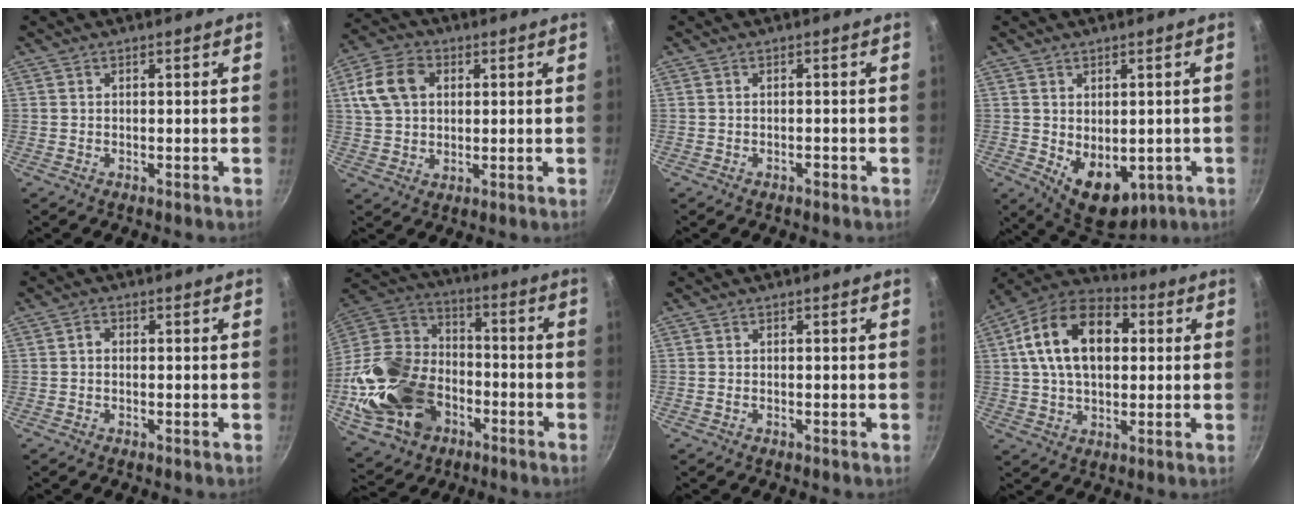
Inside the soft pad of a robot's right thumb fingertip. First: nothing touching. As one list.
[{"total": 10.4, "force": [2.7, 7.7, 6.5], "torque": [-0.114, 0.006, 0.042]}, {"total": 0.7, "force": [-0.6, 0.3, 0.3], "torque": [-0.007, 0.006, -0.007]}, {"total": 10.3, "force": [-1.9, 6.9, 7.4], "torque": [-0.081, -0.014, -0.004]}, {"total": 1.5, "force": [-0.1, 1.1, 0.9], "torque": [-0.018, 0.006, -0.005]}, {"total": 24.9, "force": [-7.4, 18.0, 15.5], "torque": [-0.283, 0.054, -0.123]}, {"total": 0.5, "force": [-0.1, 0.4, 0.3], "torque": [-0.006, 0.001, -0.003]}, {"total": 18.7, "force": [3.9, 12.0, 13.9], "torque": [-0.213, 0.022, 0.050]}]